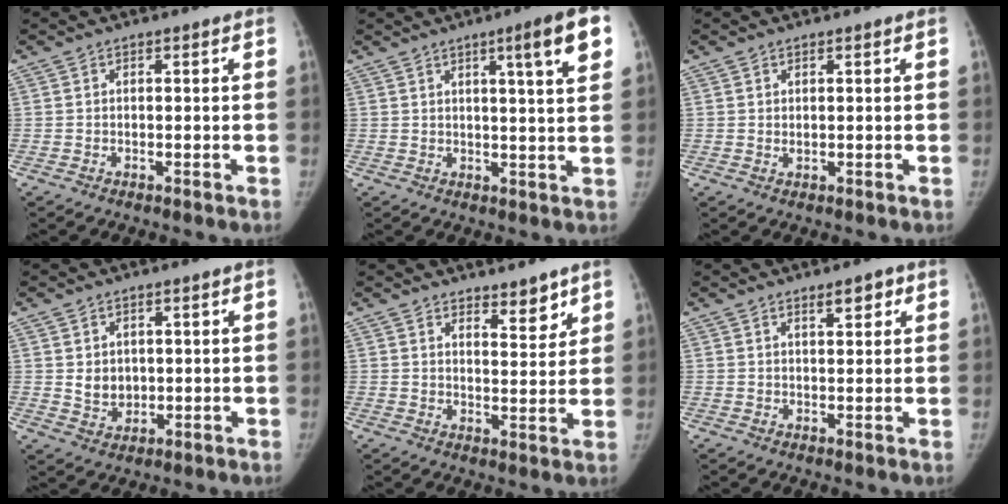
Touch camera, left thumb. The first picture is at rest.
{"total": 9.0, "force": [4.2, 0.6, 7.9], "torque": [-0.104, -0.014, 0.055]}
{"total": 0.6, "force": [0.3, 0.3, 0.4], "torque": [-0.004, -0.003, 0.008]}
{"total": 4.1, "force": [0.8, 3.4, 2.1], "torque": [-0.018, -0.012, 0.026]}
{"total": 5.1, "force": [4.0, 2.0, 2.4], "torque": [-0.007, -0.034, 0.062]}
{"total": 3.0, "force": [1.8, 1.1, 2.0], "torque": [-0.015, -0.009, 0.028]}